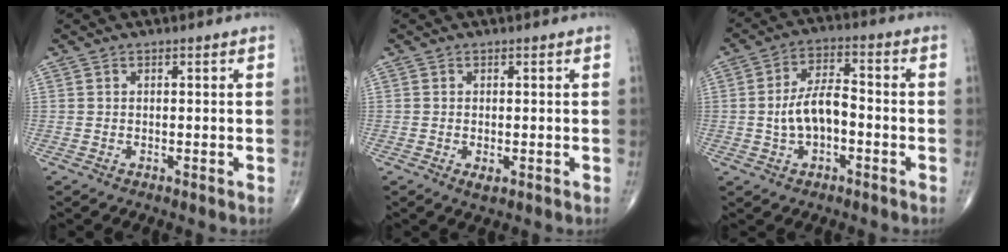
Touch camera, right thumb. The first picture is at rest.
{"total": 1.4, "force": [-0.4, 0.7, 1.2], "torque": [-0.019, -0.004, -0.004]}
{"total": 8.4, "force": [-1.4, 4.5, 6.9], "torque": [-0.126, 0.031, -0.029]}